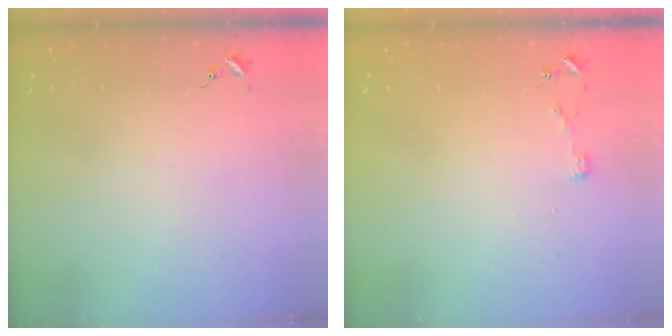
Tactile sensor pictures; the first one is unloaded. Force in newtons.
{"total": 3.3, "press": 3.3, "slide": 0.4}